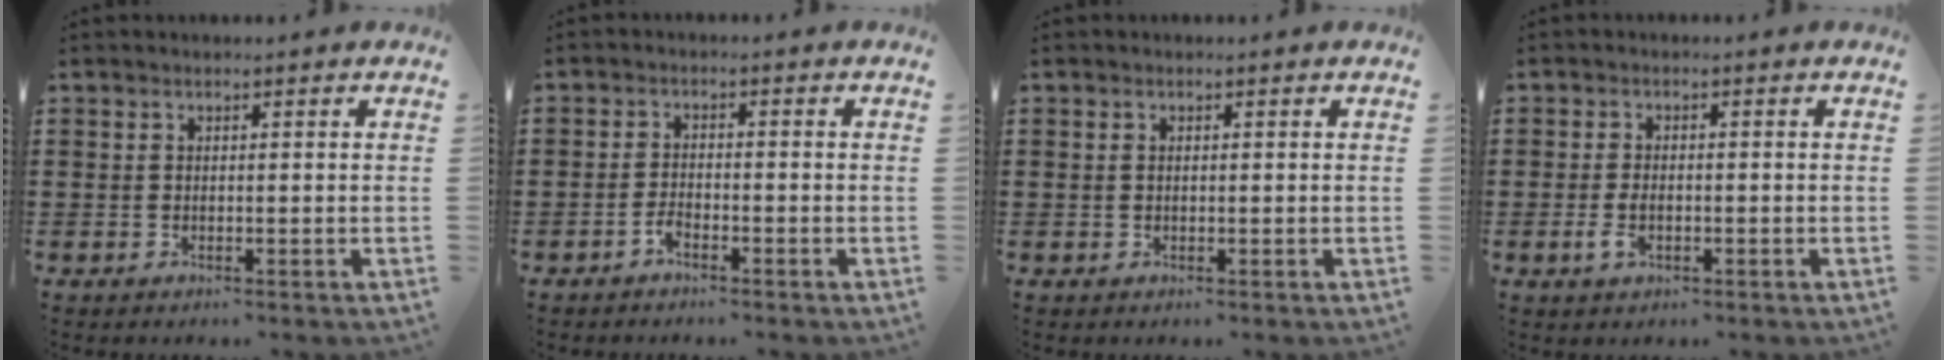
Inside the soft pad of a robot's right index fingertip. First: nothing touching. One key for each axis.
{"total": 1.9, "fx": -1.5, "fy": 0.6, "fz": 1.0, "tx": -0.022, "ty": 0.001, "tz": -0.029}
{"total": 0.5, "fx": 0.0, "fy": 0.3, "fz": 0.4, "tx": -0.010, "ty": 0.000, "tz": 0.001}
{"total": 2.6, "fx": -0.8, "fy": 1.2, "fz": 2.1, "tx": -0.056, "ty": -0.009, "tz": -0.017}